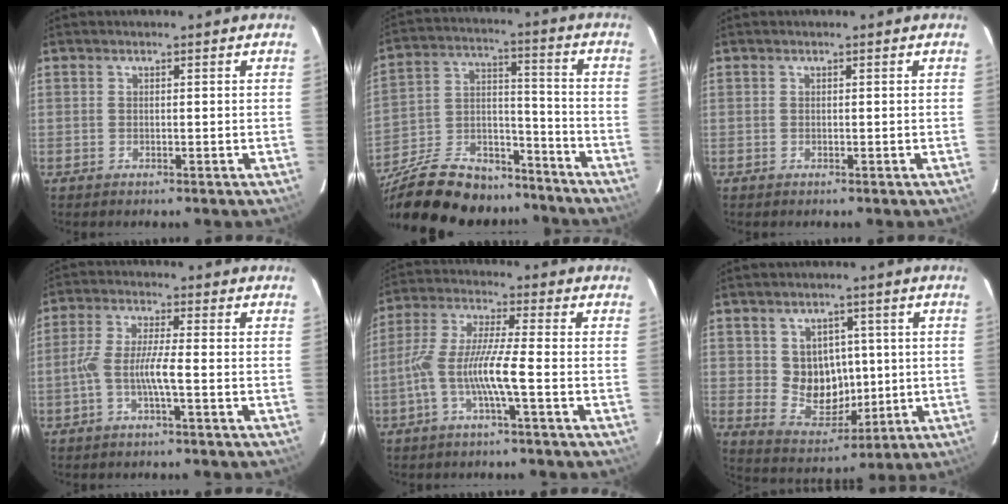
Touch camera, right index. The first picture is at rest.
{"total": 28.2, "force": [-22.2, 11.9, 12.8], "torque": [-0.278, 0.015, -0.340]}
{"total": 0.0}
{"total": 5.8, "force": [-2.0, 0.2, 5.5], "torque": [-0.118, 0.003, -0.037]}
{"total": 9.1, "force": [-3.1, 0.0, 8.6], "torque": [-0.182, 0.002, -0.059]}
{"total": 9.2, "force": [1.0, 8.1, 4.2], "torque": [-0.078, -0.001, 0.040]}